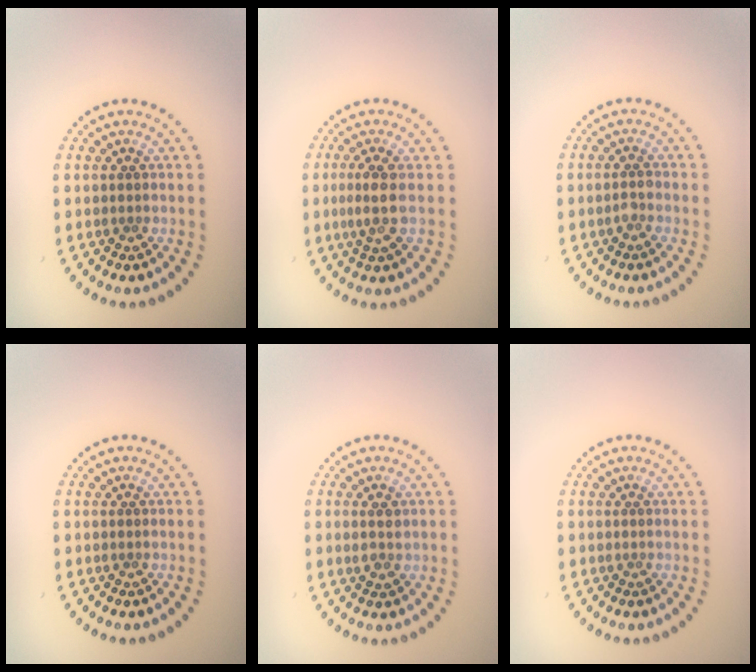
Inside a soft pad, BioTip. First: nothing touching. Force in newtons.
{"total": 2.4, "press": 2.0, "slide": 1.3}
{"total": 1.0, "press": 1.0, "slide": 0.1}
{"total": 0.0}
{"total": 1.6, "press": 1.5, "slide": 0.3}
{"total": 0.0}